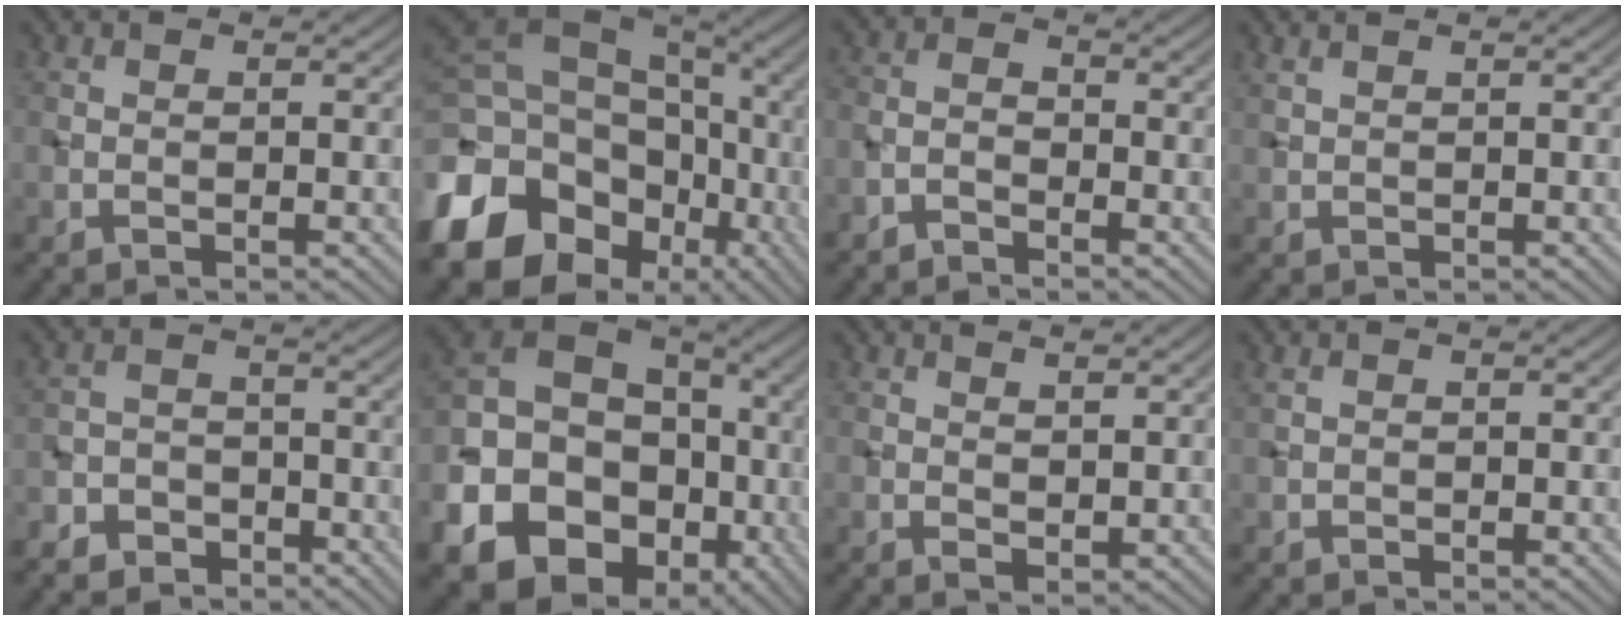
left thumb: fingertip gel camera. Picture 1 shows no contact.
{"total": 19.7, "force": [-7.8, 14.9, 10.2], "torque": [-0.250, -0.017, -0.126]}
{"total": 2.5, "force": [-2.2, 1.0, 0.9], "torque": [-0.017, 0.003, -0.052]}
{"total": 1.0, "force": [0.9, 0.2, 0.4], "torque": [-0.018, 0.005, 0.025]}
{"total": 5.9, "force": [-4.9, 3.1, 1.1], "torque": [-0.015, -0.001, -0.090]}
{"total": 24.3, "force": [-8.9, 19.8, 10.8], "torque": [-0.222, -0.052, -0.175]}
{"total": 2.4, "force": [1.4, 0.8, 1.7], "torque": [-0.033, -0.007, 0.030]}
{"total": 0.7, "force": [0.3, 0.4, 0.5], "torque": [-0.015, 0.003, 0.008]}